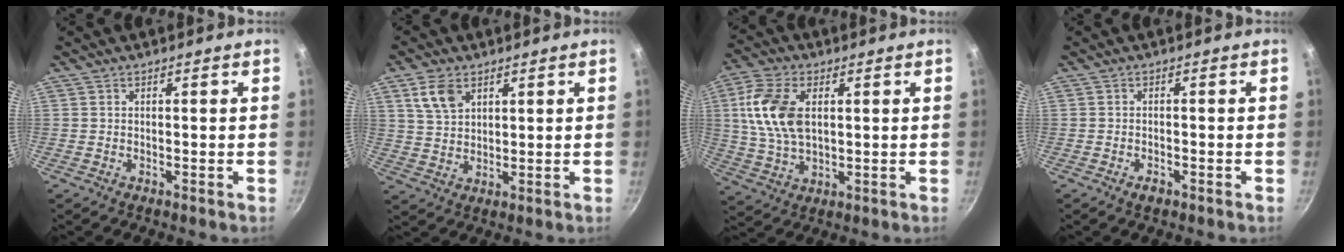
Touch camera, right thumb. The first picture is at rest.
{"total": 6.5, "force": [3.3, 4.1, 3.7], "torque": [-0.059, -0.009, 0.069]}
{"total": 12.8, "force": [2.6, 7.6, 10.0], "torque": [-0.189, 0.000, 0.049]}
{"total": 1.8, "force": [-1.1, 0.8, 1.1], "torque": [-0.022, 0.009, -0.018]}